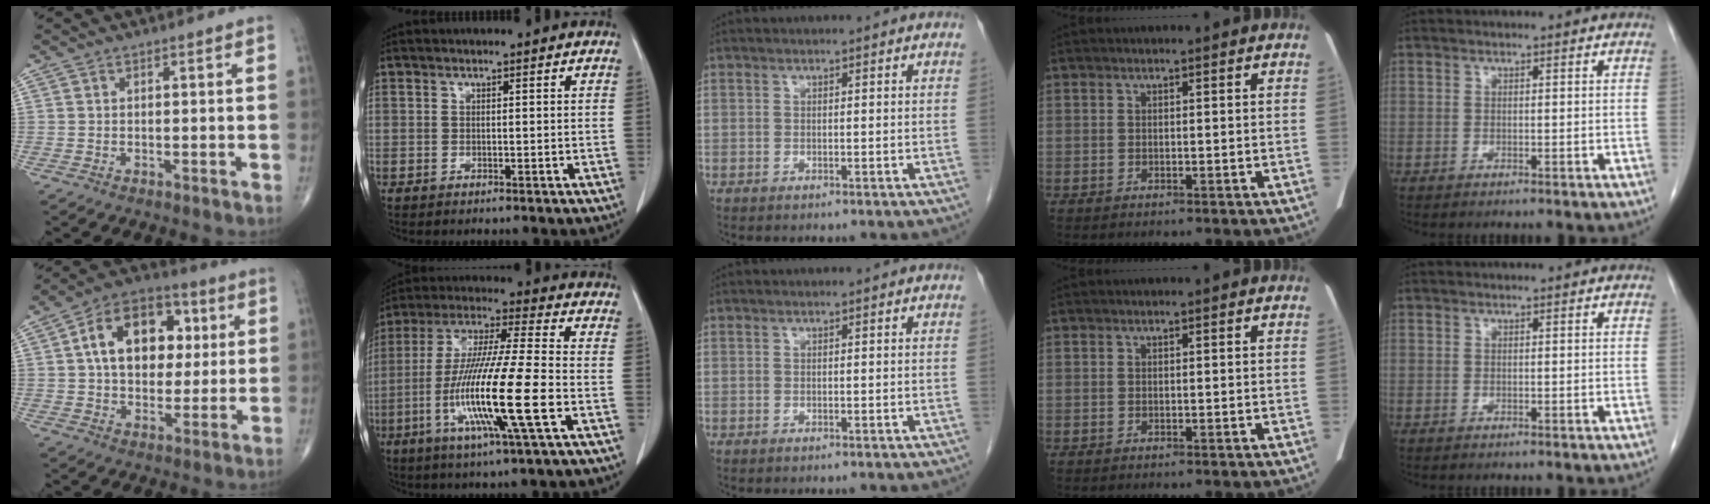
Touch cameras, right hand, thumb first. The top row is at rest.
{"thumb": {"total": 17.2, "force": [3.6, 11.6, 12.1], "torque": [-0.152, 0.013, 0.052]}, "index": {"total": 17.0, "force": [-4.9, -0.1, 16.3], "torque": [-0.323, -0.019, -0.095]}}